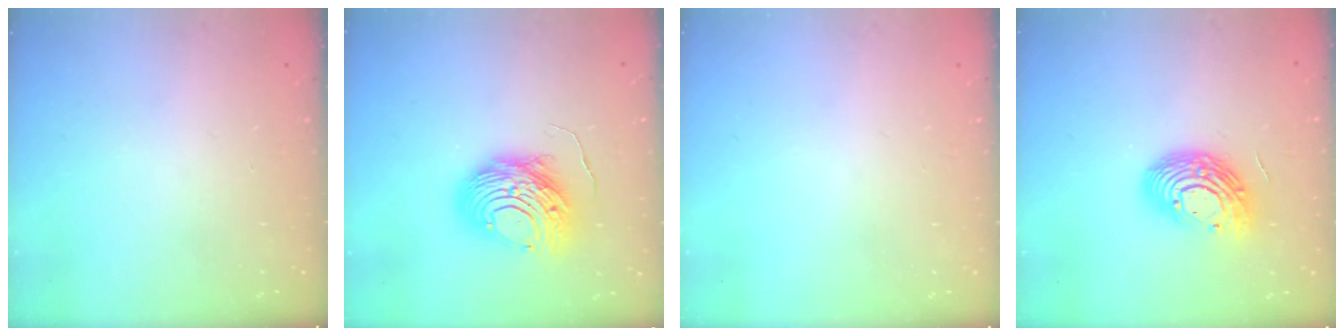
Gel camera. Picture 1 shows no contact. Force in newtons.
{"total": 12.5, "press": 12.5, "slide": 0.7}
{"total": 0.0}
{"total": 14.2, "press": 14.2, "slide": 1.1}